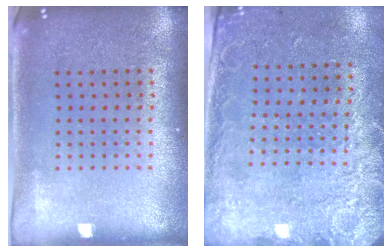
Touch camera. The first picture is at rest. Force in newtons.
{"total": 2.7, "press": 2.0, "slide": 1.8}